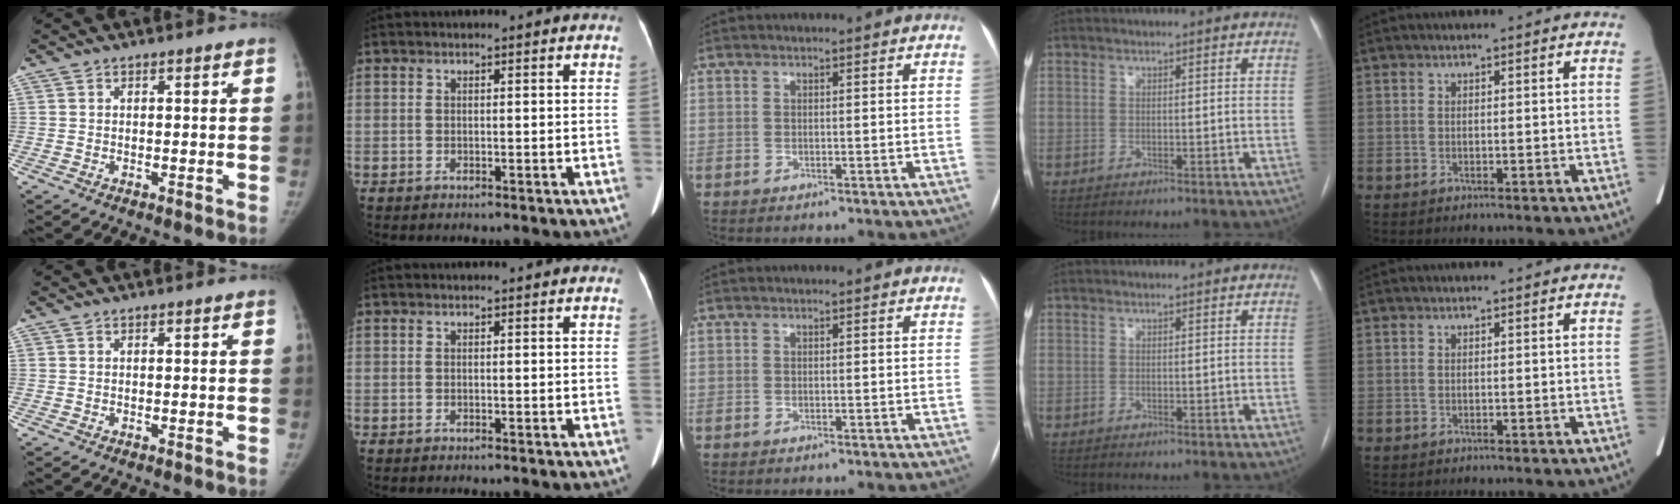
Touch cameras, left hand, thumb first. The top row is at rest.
{}